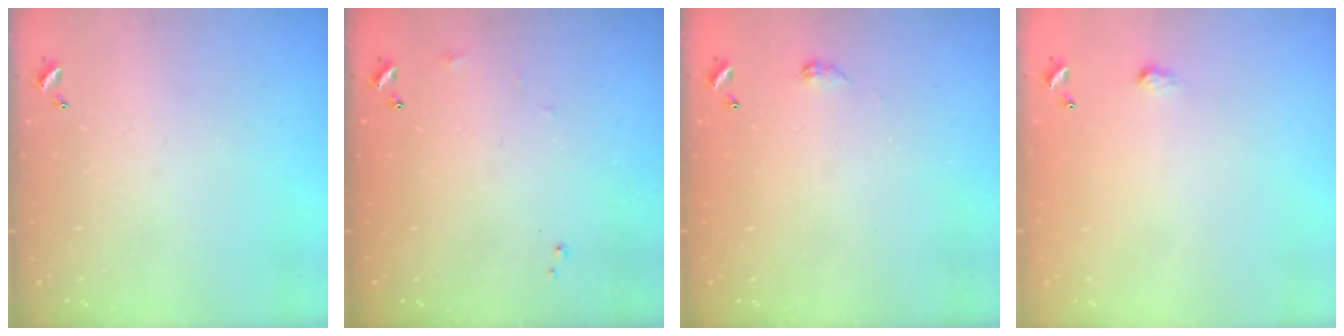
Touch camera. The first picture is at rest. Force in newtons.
{"total": 7.1, "press": 7.1, "slide": 0.8}
{"total": 2.8, "press": 2.7, "slide": 0.5}
{"total": 1.3, "press": 1.3, "slide": 0.2}